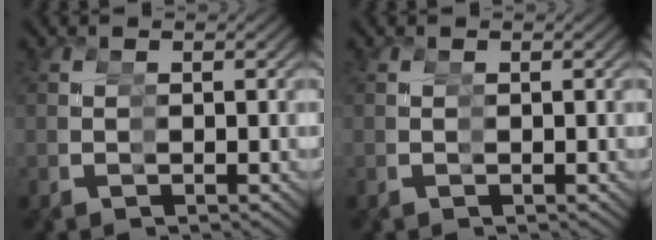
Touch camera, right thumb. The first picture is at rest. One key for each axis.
{"total": 0.0}